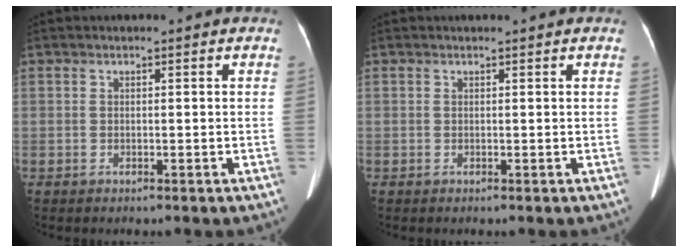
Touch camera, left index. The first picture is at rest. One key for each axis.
{"total": 0.8, "fx": 0.8, "fy": 0.0, "fz": 0.2, "tx": -0.008, "ty": 0.006, "tz": 0.008}